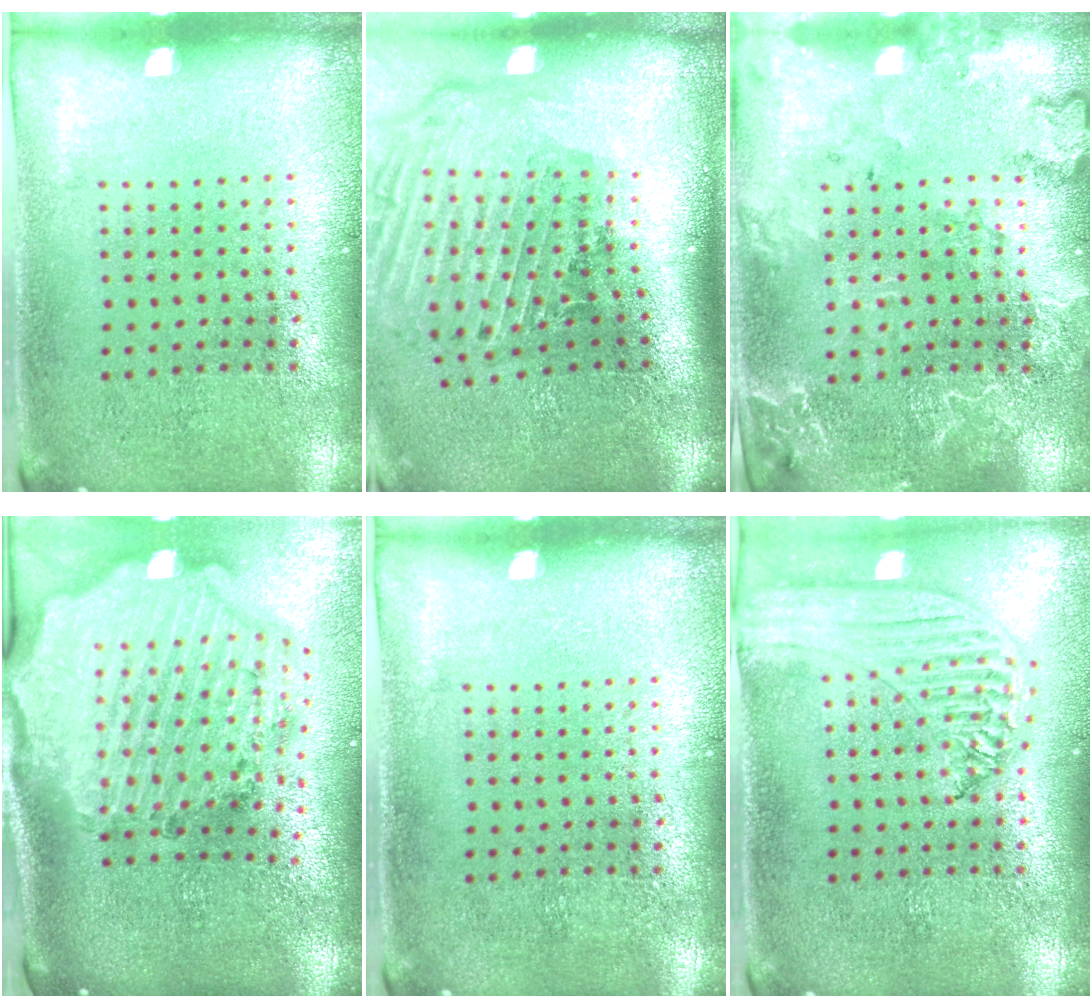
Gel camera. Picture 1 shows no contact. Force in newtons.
{"total": 3.0, "press": 2.1, "slide": 2.2}
{"total": 2.3, "press": 2.2, "slide": 0.4}
{"total": 3.7, "press": 3.1, "slide": 2.0}
{"total": 0.0}
{"total": 1.7, "press": 1.6, "slide": 0.5}